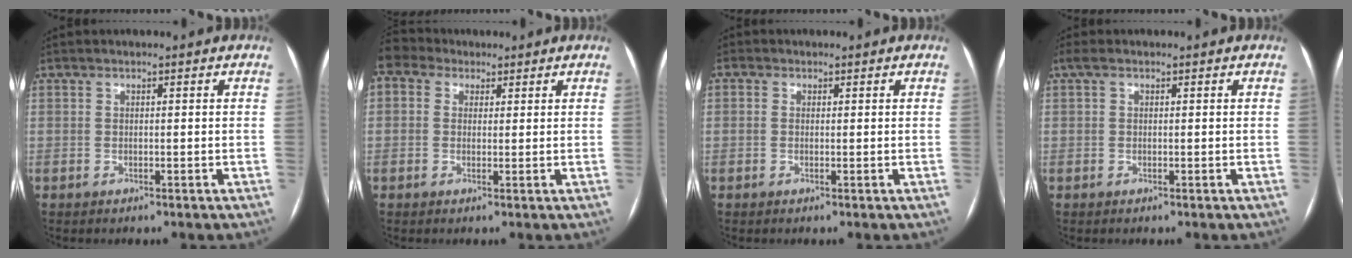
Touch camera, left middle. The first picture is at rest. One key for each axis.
{"total": 2.4, "fx": 0.9, "fy": 2.2, "fz": 0.0, "tx": -0.015, "ty": 0.035, "tz": 0.035}
{"total": 2.3, "fx": -2.0, "fy": -0.4, "fz": -0.9, "tx": 0.010, "ty": 0.001, "tz": -0.025}
{"total": 1.7, "fx": -1.6, "fy": -0.4, "fz": -0.4, "tx": -0.007, "ty": 0.024, "tz": -0.010}